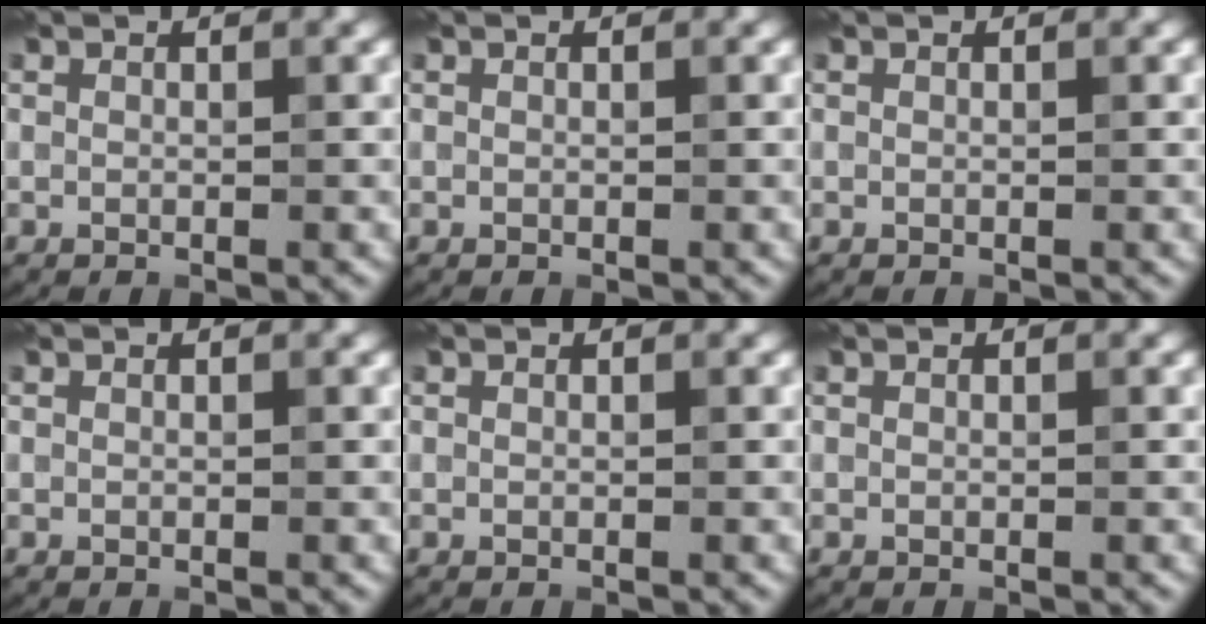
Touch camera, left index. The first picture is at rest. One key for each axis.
{"total": 0.0}
{"total": 0.0}
{"total": 0.0}
{"total": 0.0}
{"total": 0.0}